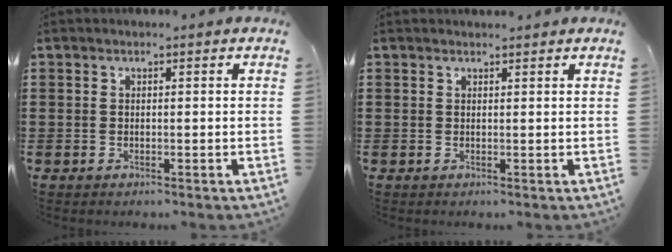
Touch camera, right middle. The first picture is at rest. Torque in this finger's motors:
{"motor_torque": [-0.12, -0.15, 0.00, 0.00]}